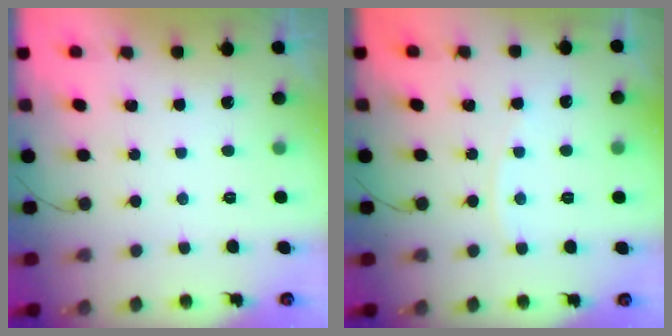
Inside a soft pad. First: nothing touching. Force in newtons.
{"total": 2.6, "press": 2.6, "slide": 0.3}